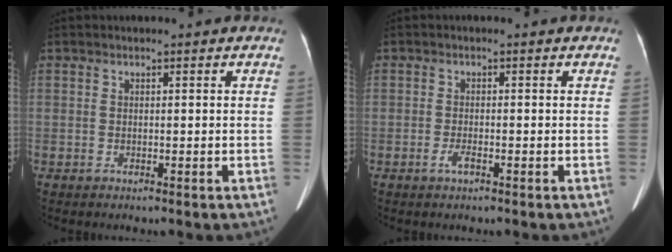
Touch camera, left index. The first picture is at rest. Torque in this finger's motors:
{"motor_torque": [0.24, 0.17, 0.14, 0.05]}